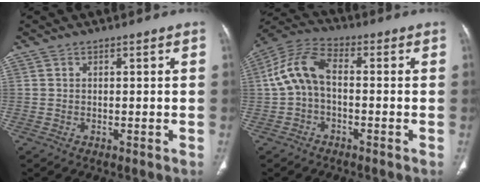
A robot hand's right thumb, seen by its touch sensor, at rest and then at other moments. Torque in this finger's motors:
{"motor_torque": [-0.51, 0.84, 0.53, -0.56, 0.13]}